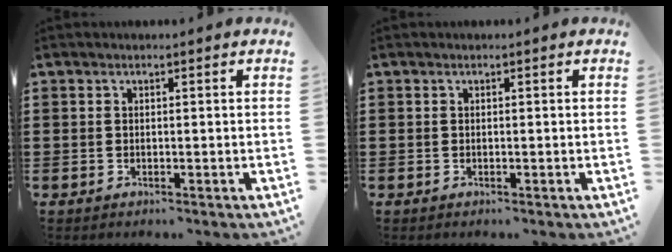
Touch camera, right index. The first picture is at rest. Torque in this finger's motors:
{"motor_torque": [-0.03, 0.03, 0.00, 0.00]}